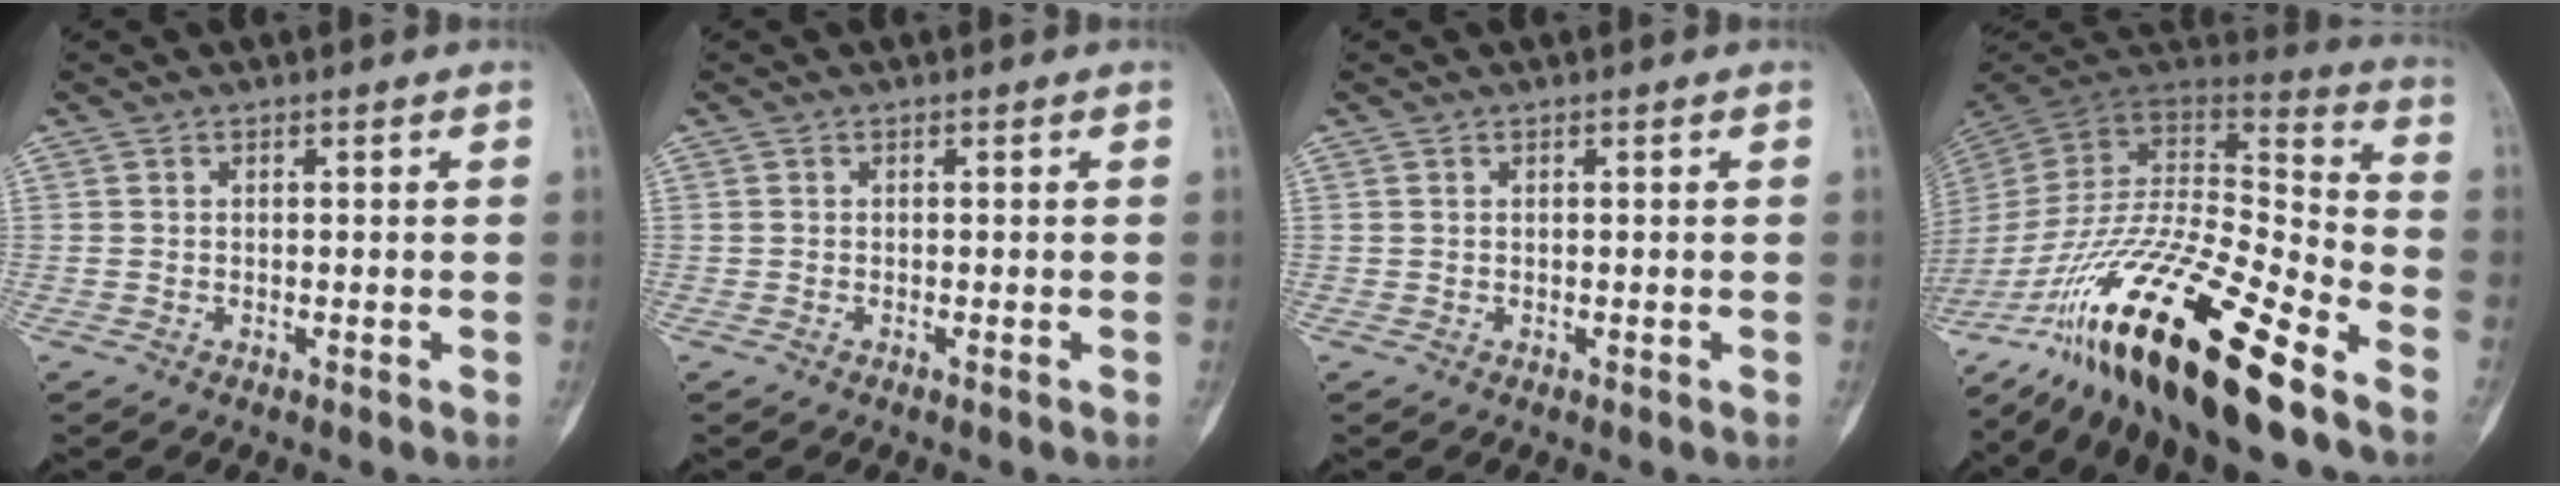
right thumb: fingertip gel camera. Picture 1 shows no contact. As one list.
[{"total": 0.0}, {"total": 0.0}, {"total": 30.3, "force": [-19.8, 7.1, 21.9], "torque": [-0.394, 0.040, -0.344]}]